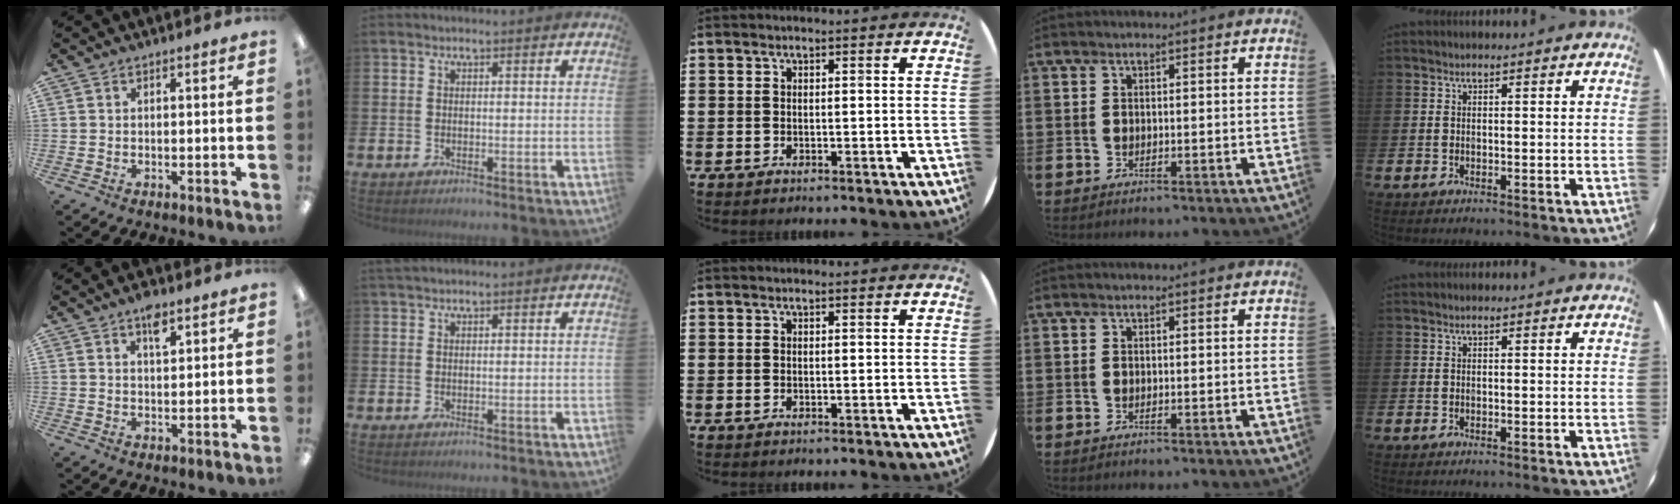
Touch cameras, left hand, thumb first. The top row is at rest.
{"thumb": {"total": 4.7, "force": [2.9, 1.9, 3.1], "torque": [-0.044, -0.009, 0.048]}, "index": {"total": 0.9, "force": [0.9, 0.2, 0.3], "torque": [-0.003, 0.001, 0.016]}}